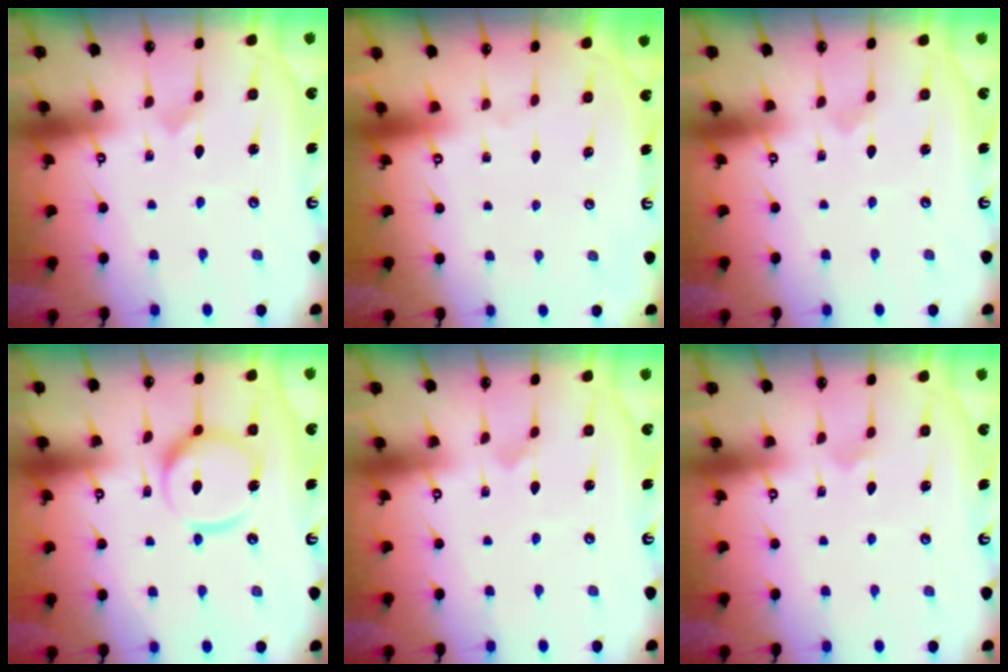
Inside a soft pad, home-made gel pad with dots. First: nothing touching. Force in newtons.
{"total": 0.0}
{"total": 0.0}
{"total": 15.3, "press": 15.2, "slide": 1.5}
{"total": 1.4, "press": 1.4, "slide": 0.1}
{"total": 2.9, "press": 2.9, "slide": 0.4}